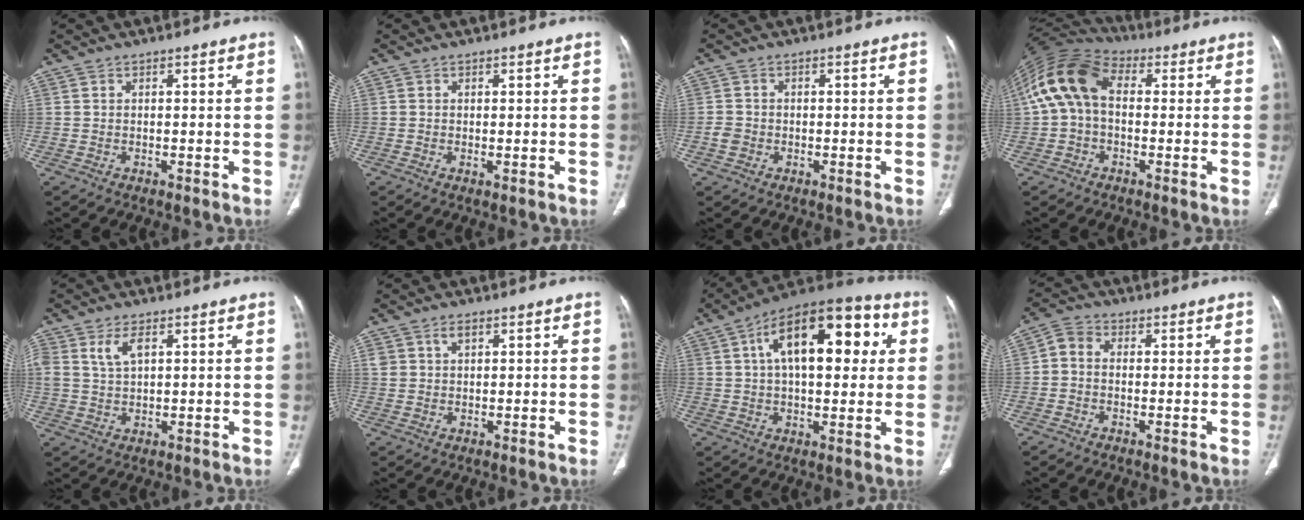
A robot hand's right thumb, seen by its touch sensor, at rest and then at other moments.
{"total": 0.5, "force": [-0.1, 0.2, 0.5], "torque": [-0.013, -0.004, -0.001]}
{"total": 2.4, "force": [-0.7, 2.1, 0.9], "torque": [-0.010, 0.010, -0.014]}
{"total": 13.5, "force": [1.3, 9.0, 10.0], "torque": [-0.200, 0.041, 0.013]}
{"total": 4.8, "force": [2.0, 2.5, 3.5], "torque": [-0.067, -0.001, 0.047]}
{"total": 2.4, "force": [1.3, 1.5, 1.4], "torque": [-0.021, -0.004, 0.028]}
{"total": 21.0, "force": [5.7, 10.3, 17.4], "torque": [-0.235, 0.023, 0.076]}
{"total": 3.6, "force": [-0.2, 2.9, 2.2], "torque": [-0.033, 0.011, -0.015]}